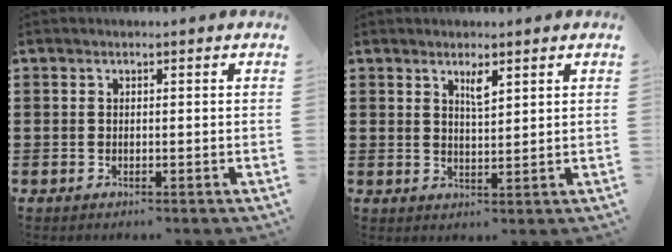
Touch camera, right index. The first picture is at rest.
{"total": 2.6, "force": [1.7, 0.6, 1.9], "torque": [-0.033, -0.001, 0.027]}